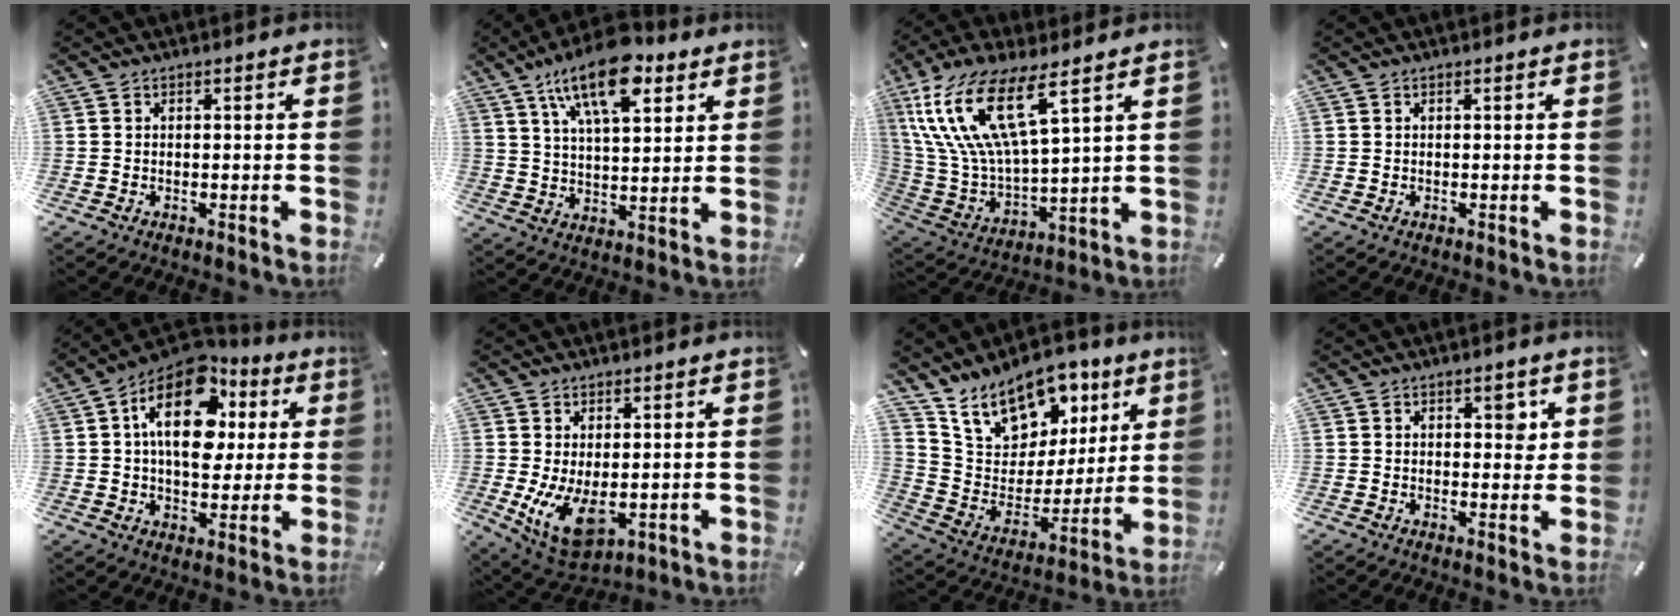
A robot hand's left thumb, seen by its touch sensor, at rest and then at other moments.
{"total": 16.4, "force": [9.6, 7.2, 11.1], "torque": [-0.198, -0.030, 0.163]}
{"total": 18.5, "force": [10.5, 6.5, 13.8], "torque": [-0.321, -0.043, 0.180]}
{"total": 0.0}
{"total": 18.7, "force": [5.8, 11.9, 13.2], "torque": [-0.220, -0.026, 0.096]}
{"total": 9.7, "force": [-0.4, 5.1, 8.2], "torque": [-0.157, -0.021, 0.000]}
{"total": 16.6, "force": [12.1, 9.8, 6.0], "torque": [-0.109, -0.088, 0.219]}
{"total": 3.6, "force": [1.6, 2.1, 2.5], "torque": [-0.013, -0.010, 0.017]}